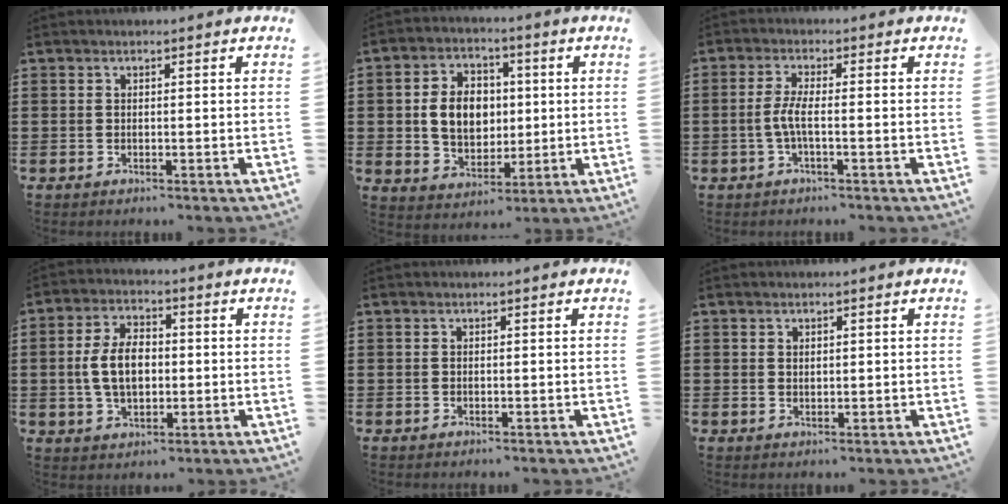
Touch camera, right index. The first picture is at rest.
{"total": 7.9, "force": [0.4, 6.1, 5.0], "torque": [-0.102, 0.011, 0.003]}
{"total": 3.6, "force": [-0.9, 0.6, 3.5], "torque": [-0.092, -0.011, -0.028]}
{"total": 7.4, "force": [-0.2, 4.5, 5.9], "torque": [-0.135, 0.008, -0.010]}
{"total": 0.0}
{"total": 0.8, "force": [0.7, 0.3, 0.2], "torque": [-0.004, 0.001, 0.014]}